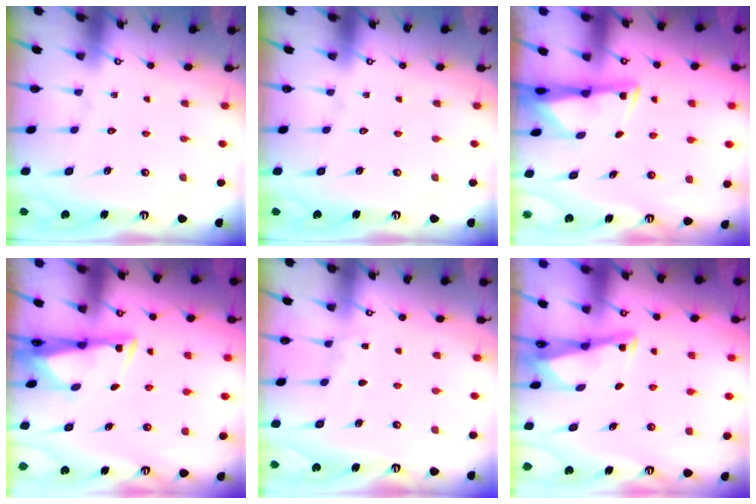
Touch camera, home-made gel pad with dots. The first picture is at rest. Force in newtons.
{"total": 0.0}
{"total": 3.0, "press": 2.9, "slide": 0.5}
{"total": 2.9, "press": 2.8, "slide": 0.9}
{"total": 3.2, "press": 3.2, "slide": 0.5}
{"total": 2.6, "press": 2.6, "slide": 0.1}